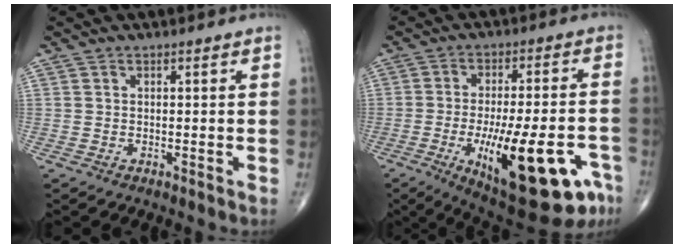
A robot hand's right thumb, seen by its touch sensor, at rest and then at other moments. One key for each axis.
{"total": 21.3, "fx": -8.0, "fy": 7.3, "fz": 18.3, "tx": -0.227, "ty": 0.008, "tz": -0.095}